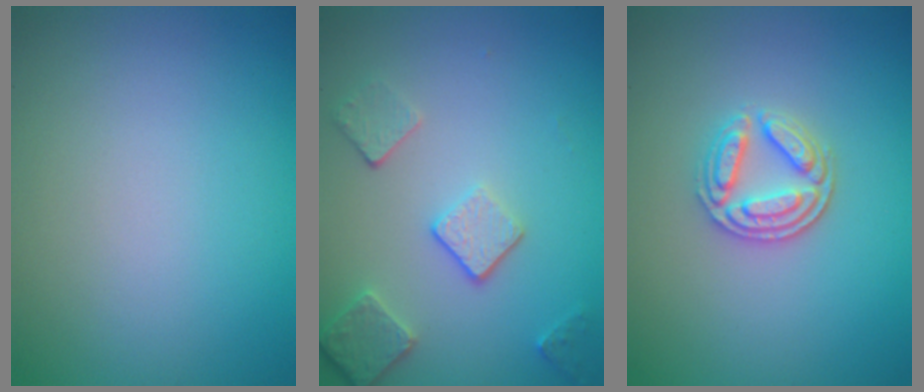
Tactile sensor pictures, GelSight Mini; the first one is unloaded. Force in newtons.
{"total": 3.5, "press": 2.7, "slide": 2.1}
{"total": 3.3, "press": 3.0, "slide": 1.3}